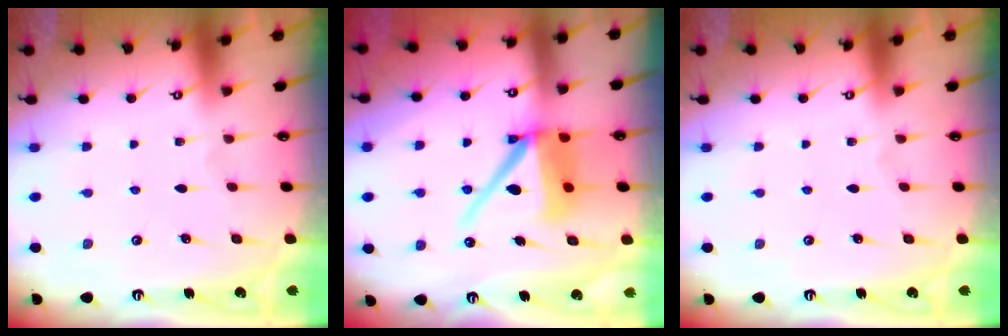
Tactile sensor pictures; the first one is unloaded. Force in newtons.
{"total": 12.9, "press": 12.8, "slide": 1.7}
{"total": 0.0}